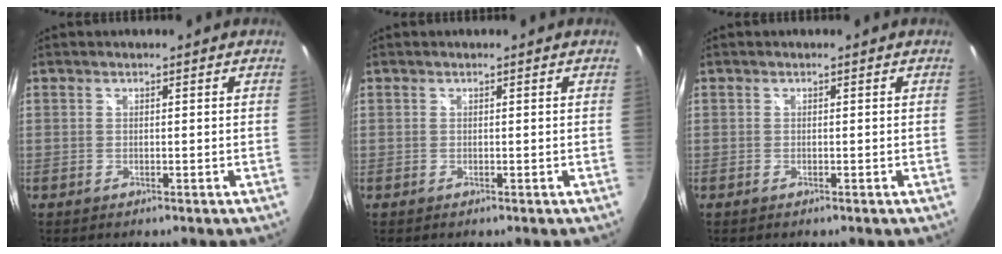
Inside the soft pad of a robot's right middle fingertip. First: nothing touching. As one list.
[{"total": 0.0}, {"total": 0.0}]